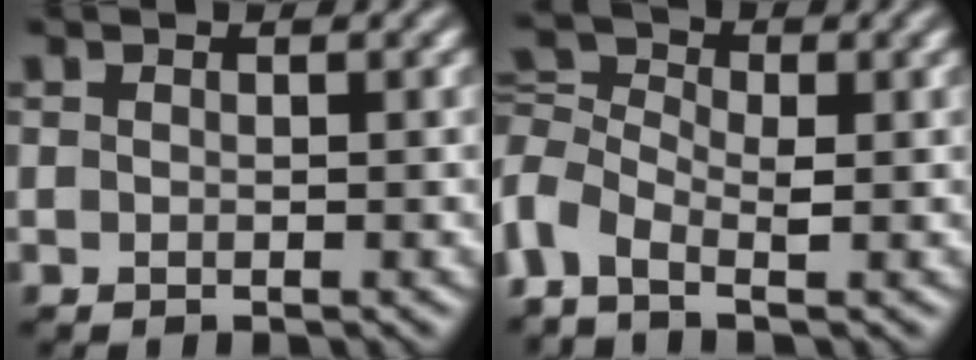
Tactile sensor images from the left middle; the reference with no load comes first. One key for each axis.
{"total": 3.3, "fx": -0.7, "fy": 2.1, "fz": 2.5, "tx": -0.058, "ty": 0.006, "tz": -0.027}